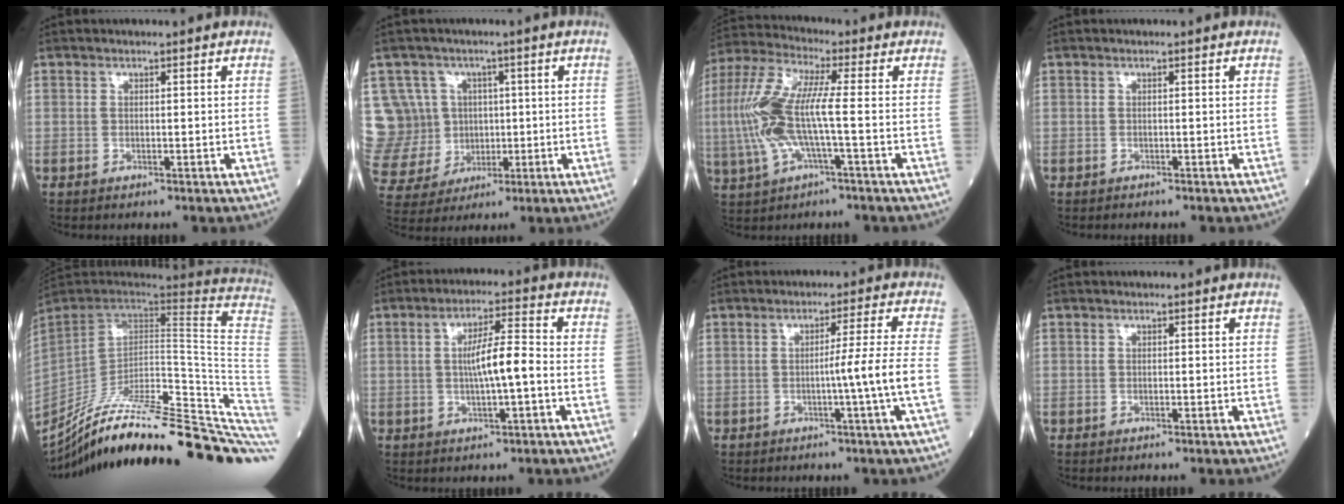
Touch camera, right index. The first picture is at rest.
{"total": 12.5, "force": [2.3, 12.1, 2.3], "torque": [-0.086, 0.053, 0.064]}
{"total": 11.8, "force": [-1.1, 1.6, 11.6], "torque": [-0.270, 0.013, -0.027]}
{"total": 0.6, "force": [-0.6, 0.1, 0.2], "torque": [-0.003, 0.000, -0.011]}
{"total": 39.6, "force": [-33.3, 2.1, 21.3], "torque": [-0.195, -0.053, -0.458]}
{"total": 6.9, "force": [-0.5, 0.5, 6.8], "torque": [-0.120, 0.007, -0.011]}
{"total": 5.6, "force": [-1.4, -2.3, 4.9], "torque": [-0.073, -0.004, -0.022]}
{"total": 0.0}